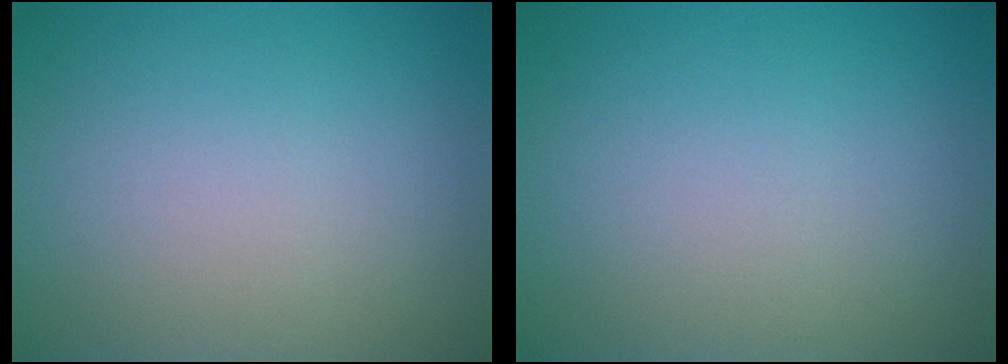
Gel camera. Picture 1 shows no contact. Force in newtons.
{"total": 0.0}